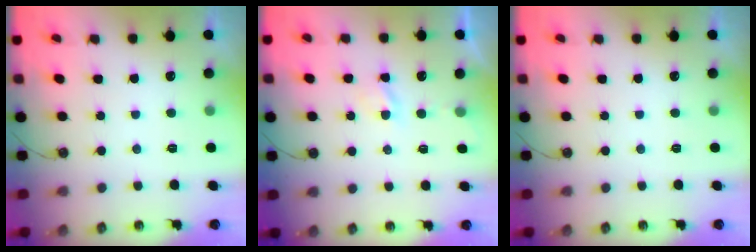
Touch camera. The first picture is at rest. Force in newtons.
{"total": 2.8, "press": 2.7, "slide": 0.4}
{"total": 0.0}